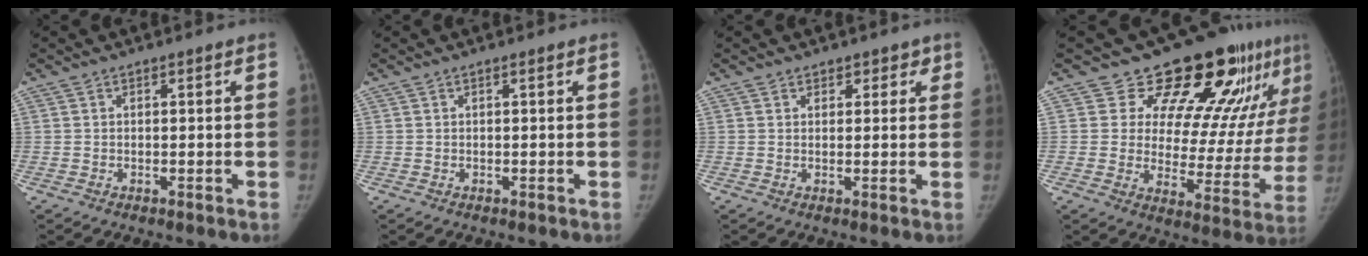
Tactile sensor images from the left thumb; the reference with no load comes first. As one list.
[{"total": 0.0}, {"total": 2.5, "force": [1.5, 1.9, 0.4], "torque": [0.032, -0.005, 0.012]}, {"total": 20.0, "force": [13.9, 9.3, 10.9], "torque": [-0.083, -0.078, 0.175]}]